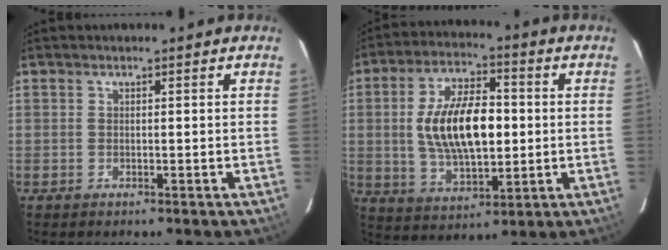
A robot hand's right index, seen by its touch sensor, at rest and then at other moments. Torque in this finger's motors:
{"motor_torque": [0.96, 0.03, 0.63, 0.21]}